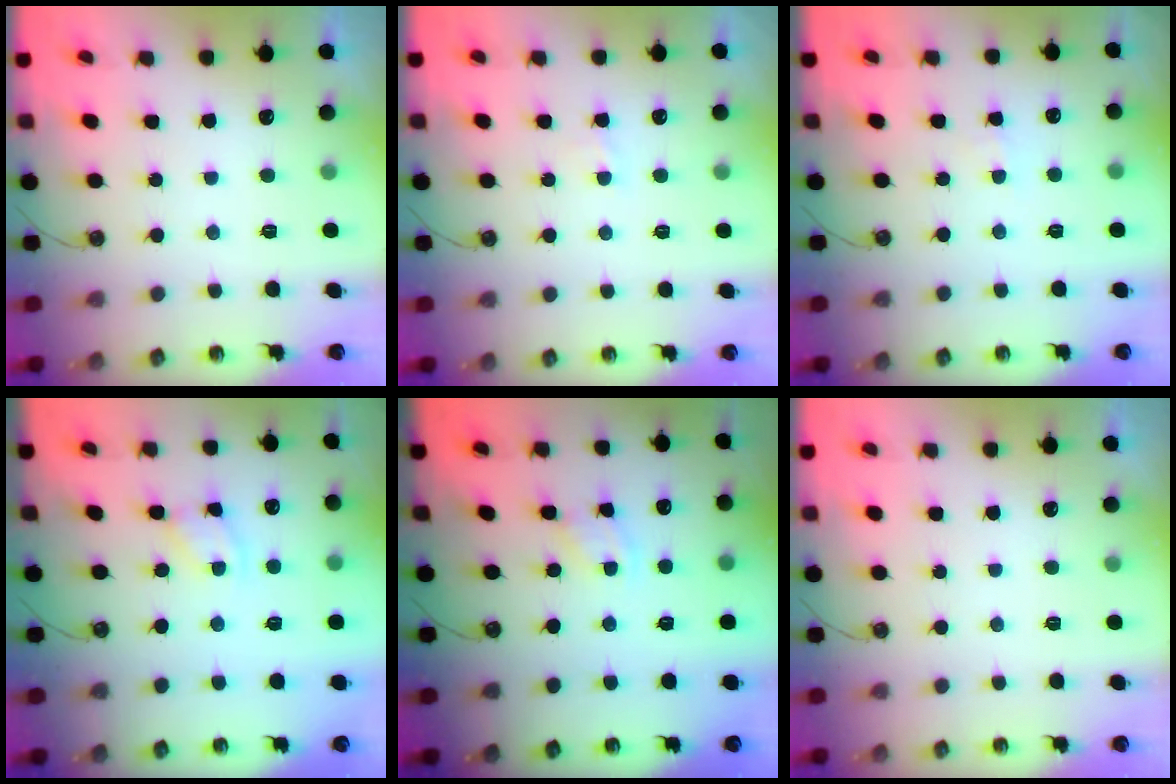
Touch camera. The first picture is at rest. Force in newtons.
{"total": 2.8, "press": 2.8, "slide": 0.4}
{"total": 2.1, "press": 2.1, "slide": 0.4}
{"total": 2.7, "press": 2.7, "slide": 0.4}
{"total": 1.9, "press": 1.8, "slide": 0.3}
{"total": 0.0}